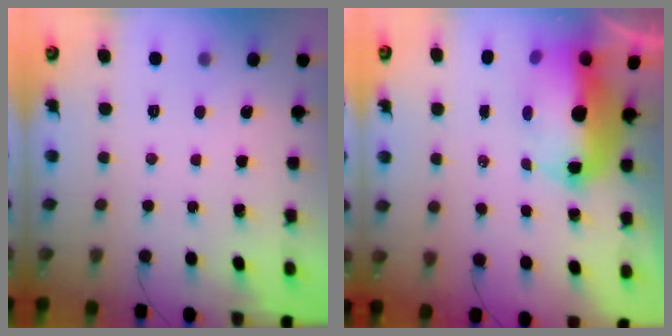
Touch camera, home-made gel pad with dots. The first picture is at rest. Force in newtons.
{"total": 14.3, "press": 14.1, "slide": 2.3}